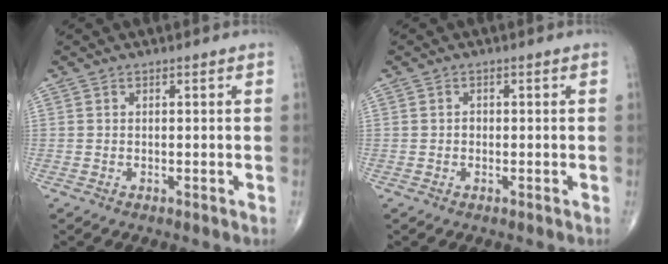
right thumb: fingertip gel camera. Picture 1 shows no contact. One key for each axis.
{"total": 0.7, "fx": -0.2, "fy": 0.6, "fz": 0.4, "tx": -0.001, "ty": 0.001, "tz": -0.006}